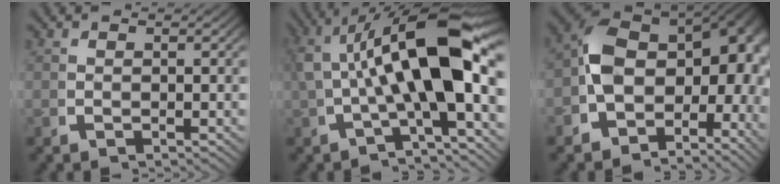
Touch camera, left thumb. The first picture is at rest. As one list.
[{"total": 15.0, "force": [1.4, 6.0, 13.7], "torque": [-0.215, -0.005, 0.022]}, {"total": 14.2, "force": [0.6, 9.5, 10.6], "torque": [-0.185, -0.007, 0.003]}]